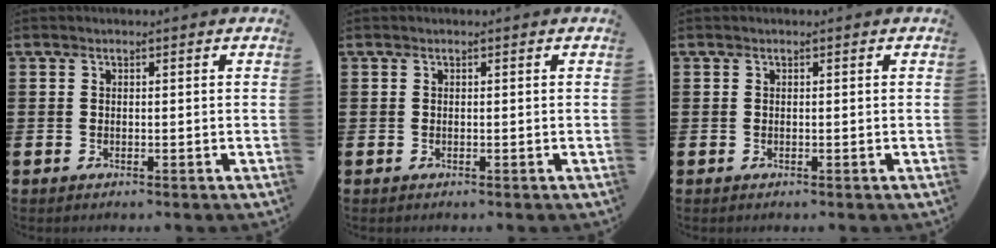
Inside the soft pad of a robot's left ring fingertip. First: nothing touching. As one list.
[{"total": 0.0}, {"total": 0.0}]